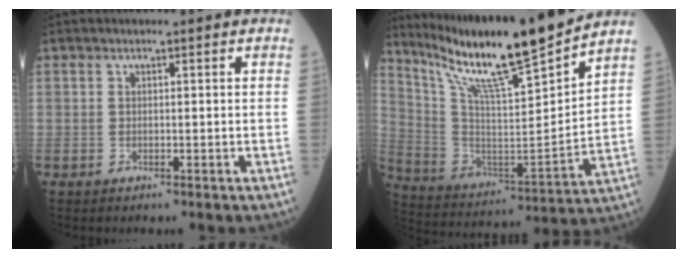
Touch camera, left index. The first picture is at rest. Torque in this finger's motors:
{"motor_torque": [1.07, -1.07, 0.44, 0.11]}